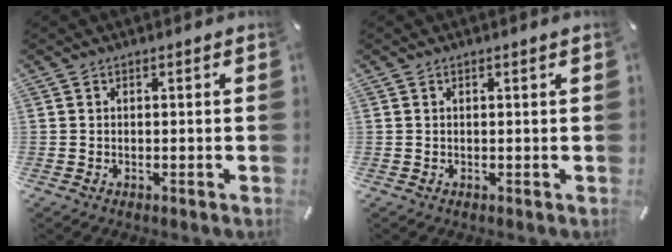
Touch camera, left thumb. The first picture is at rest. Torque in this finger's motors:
{"motor_torque": [-0.01, -0.08, -0.06, -0.05, -0.06]}